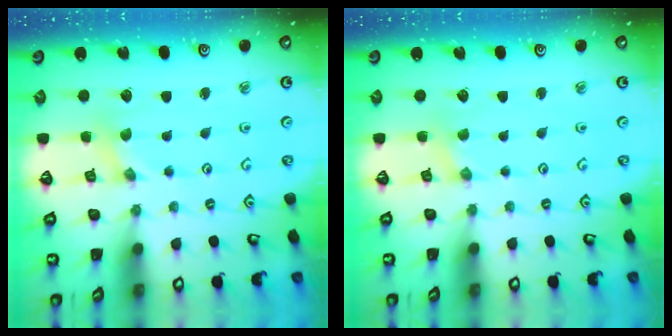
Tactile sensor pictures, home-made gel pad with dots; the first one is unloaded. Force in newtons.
{"total": 0.8, "press": 0.8, "slide": 0.1}